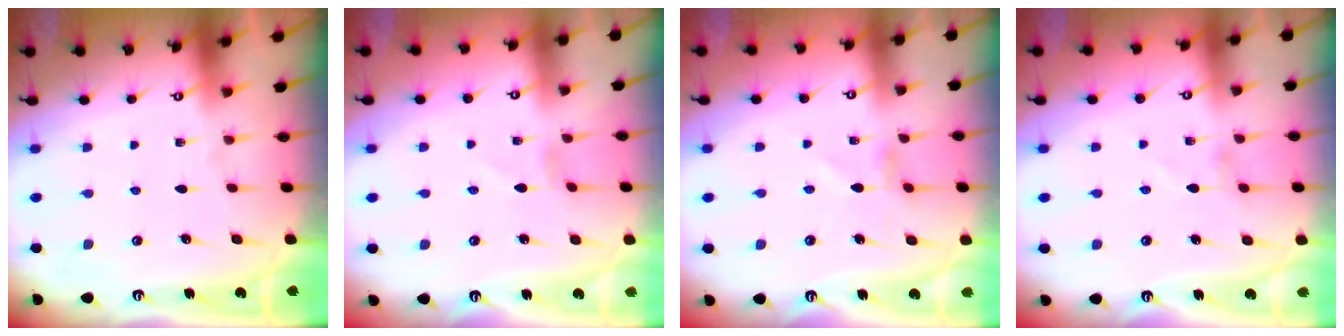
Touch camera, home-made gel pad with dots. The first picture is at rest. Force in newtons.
{"total": 0.6, "press": 0.6, "slide": 0.2}
{"total": 2.8, "press": 2.8, "slide": 0.3}
{"total": 0.6, "press": 0.5, "slide": 0.3}